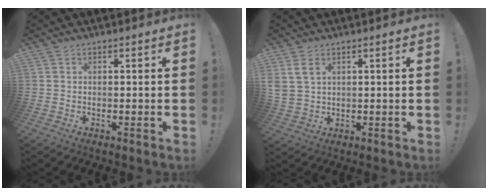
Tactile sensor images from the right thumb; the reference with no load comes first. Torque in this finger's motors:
{"motor_torque": [0.55, 1.14, 0.53, -0.32, 0.22]}